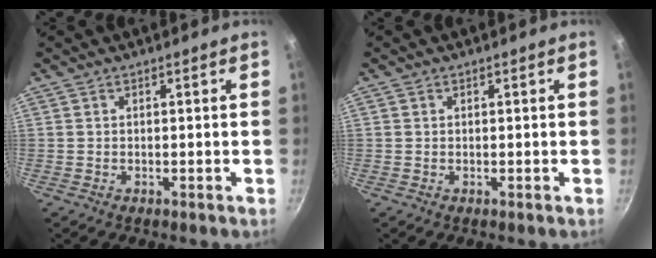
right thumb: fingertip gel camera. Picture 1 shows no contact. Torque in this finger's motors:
{"motor_torque": [0.15, 0.15, -0.38, 0.22, 0.00]}